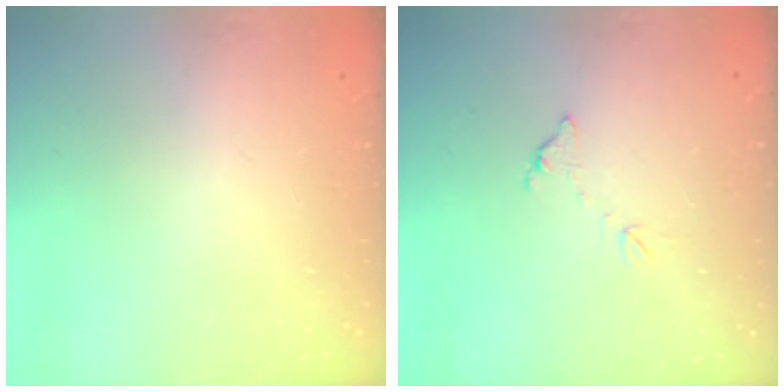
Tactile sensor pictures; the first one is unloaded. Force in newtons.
{"total": 6.1, "press": 6.1, "slide": 0.3}